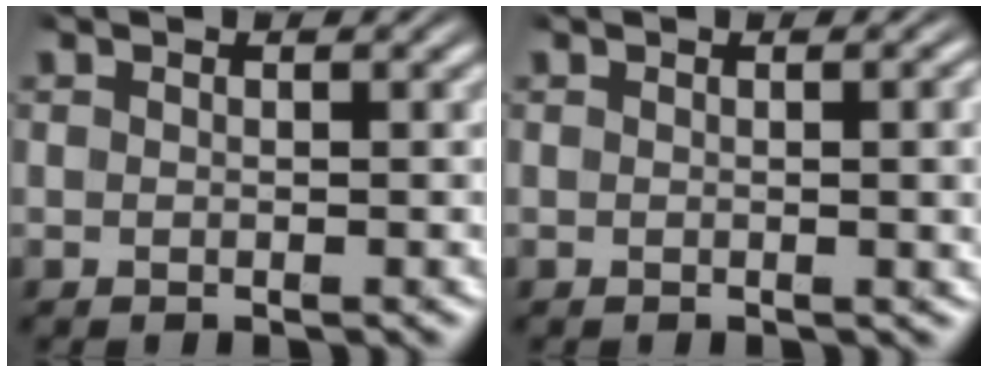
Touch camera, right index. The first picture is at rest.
{"total": 1.4, "force": [0.2, 0.2, 1.4], "torque": [-0.018, 0.003, 0.002]}